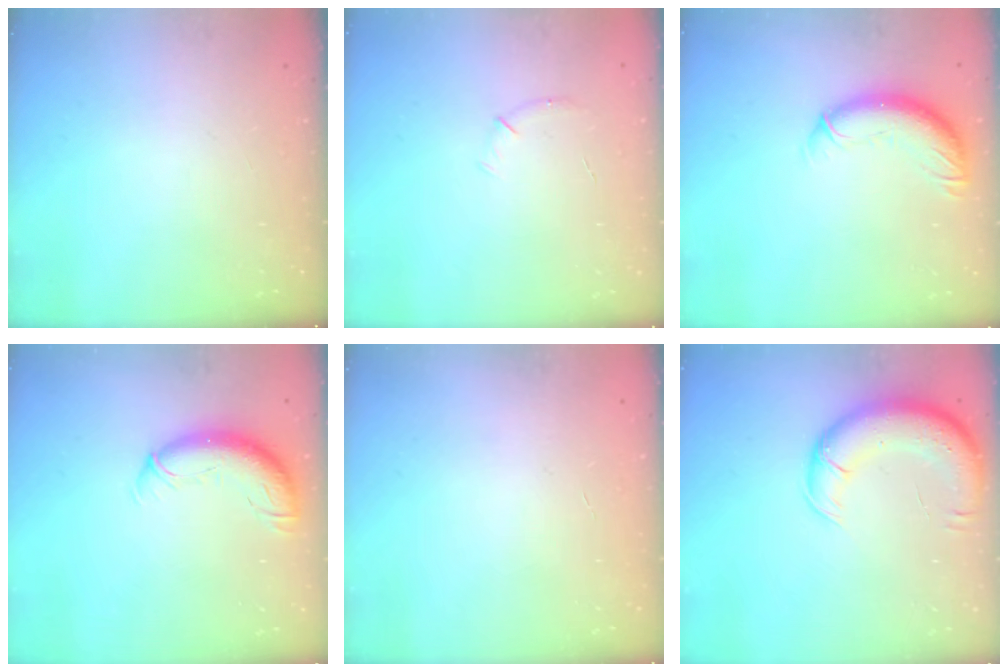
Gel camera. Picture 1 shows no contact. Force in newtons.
{"total": 5.5, "press": 5.2, "slide": 1.6}
{"total": 11.5, "press": 11.2, "slide": 2.6}
{"total": 11.5, "press": 11.2, "slide": 2.8}
{"total": 0.6, "press": 0.6, "slide": 0.2}
{"total": 13.2, "press": 12.8, "slide": 3.3}